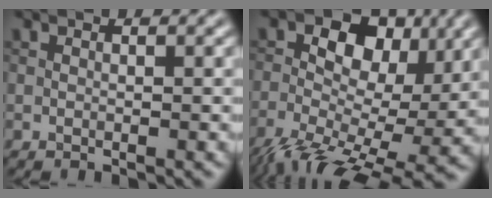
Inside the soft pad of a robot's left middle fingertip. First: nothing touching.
{"total": 12.3, "force": [-2.2, 7.0, 9.8], "torque": [-0.150, 0.003, -0.048]}